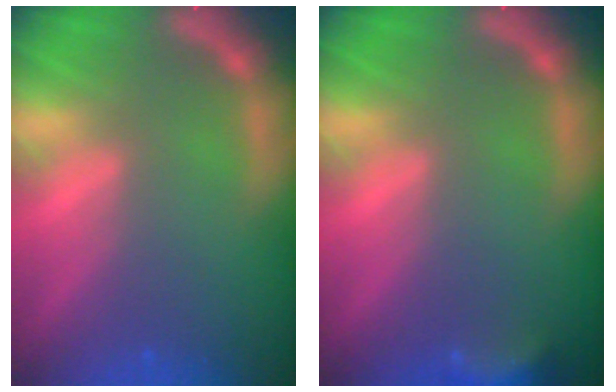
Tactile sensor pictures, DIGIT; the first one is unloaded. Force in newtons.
{"total": 3.9}